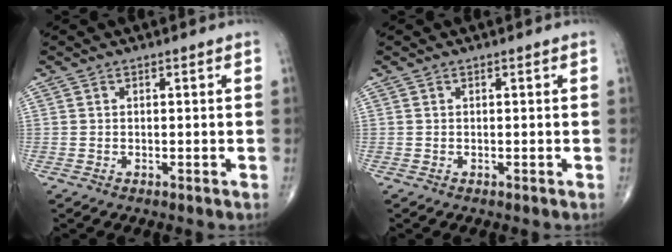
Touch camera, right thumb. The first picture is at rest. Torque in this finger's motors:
{"motor_torque": [-0.03, 0.03, 0.00, 0.00, 0.00]}